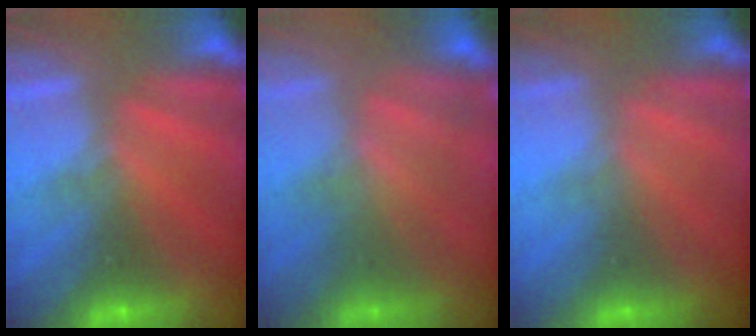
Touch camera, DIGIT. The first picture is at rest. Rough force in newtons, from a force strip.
{"total": 3.9}
{"total": 2.4}